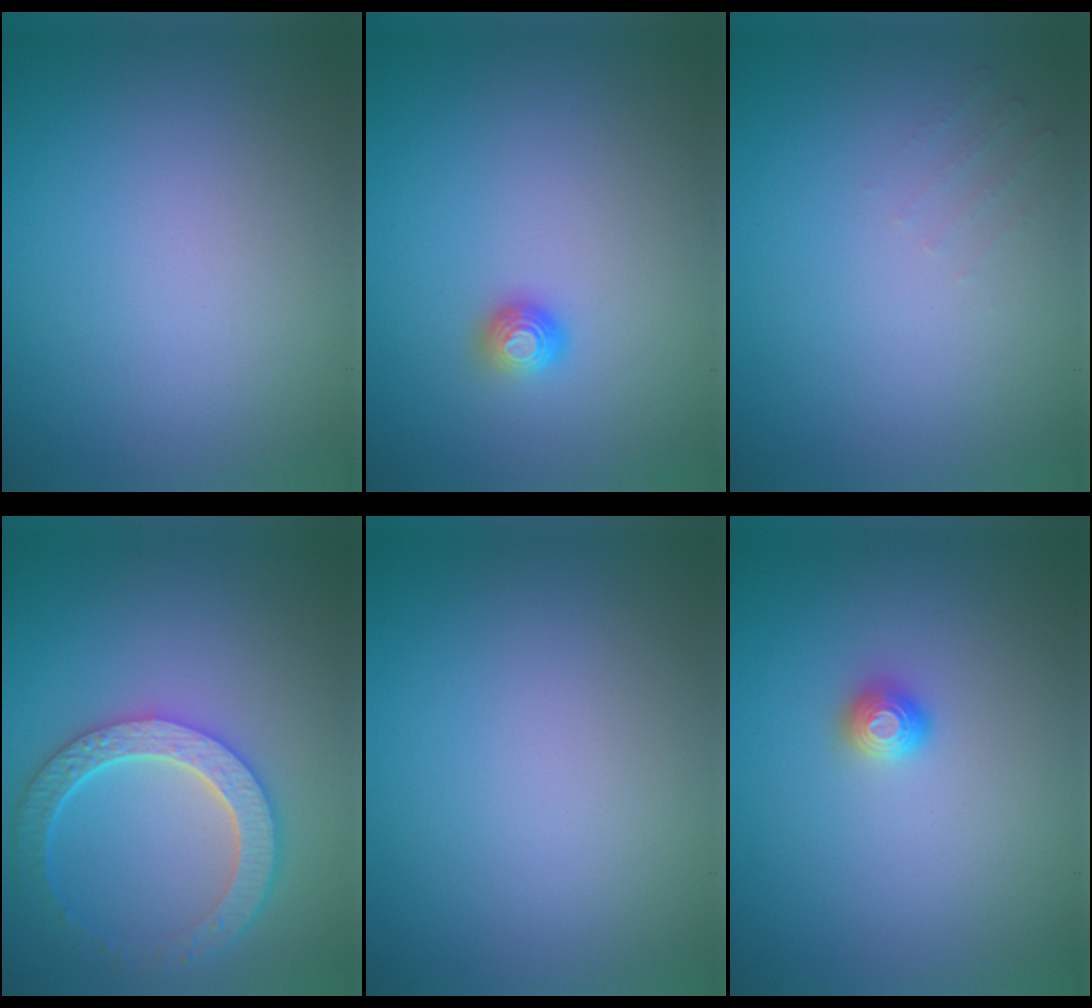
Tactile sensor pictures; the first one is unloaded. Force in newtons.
{"total": 1.3, "press": 1.0, "slide": 0.8}
{"total": 0.8, "press": 0.8, "slide": 0.2}
{"total": 6.0, "press": 4.6, "slide": 3.9}
{"total": 0.0}
{"total": 1.2, "press": 1.1, "slide": 0.2}